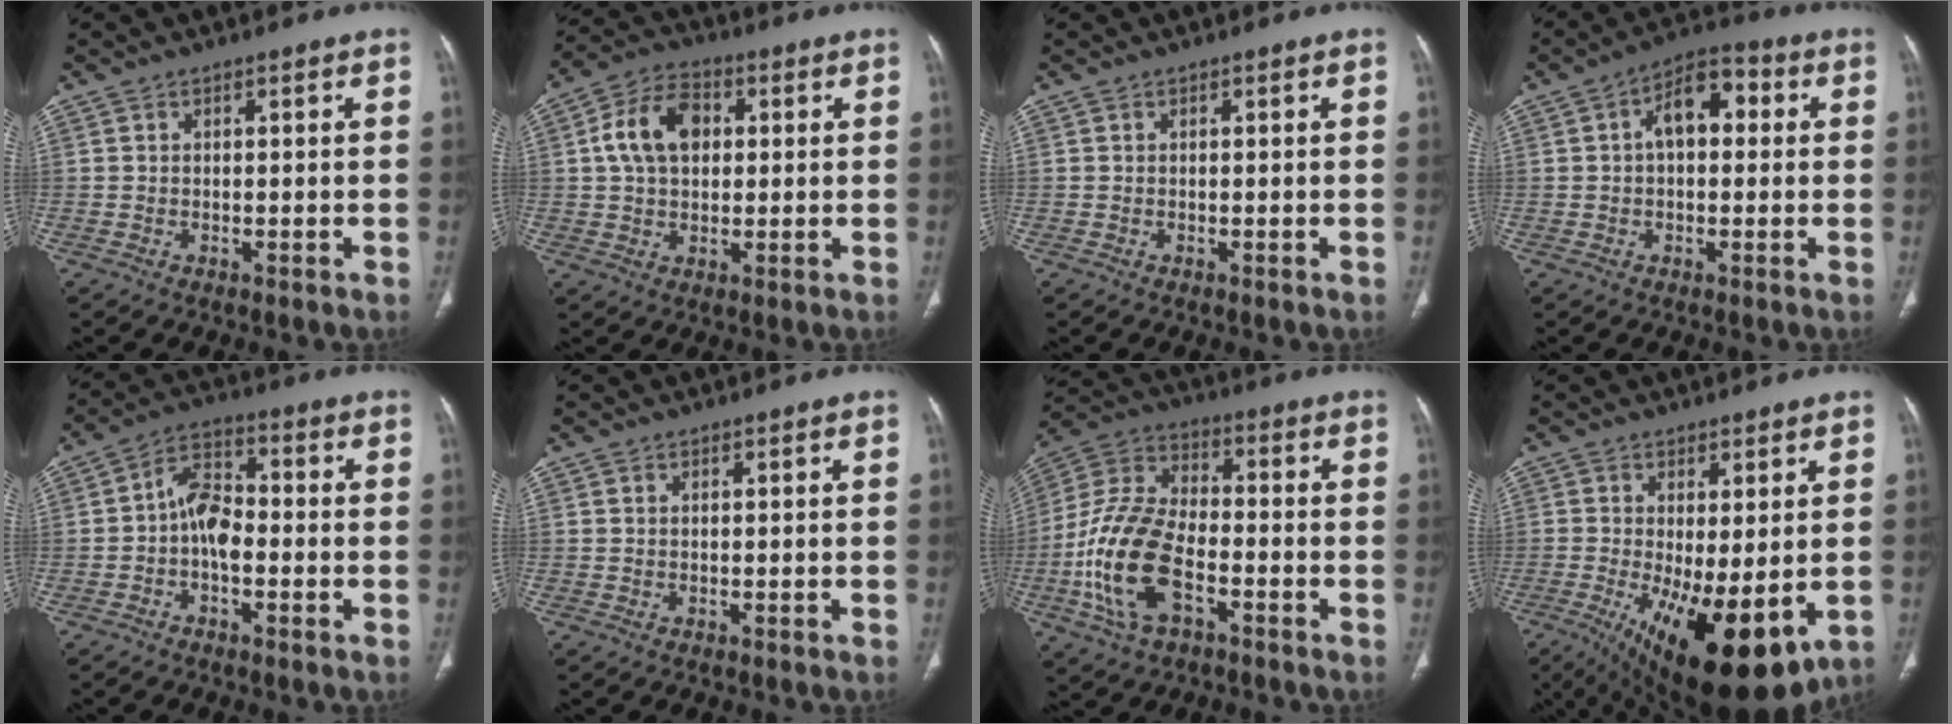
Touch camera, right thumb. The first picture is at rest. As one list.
[{"total": 10.8, "force": [2.1, 7.3, 7.6], "torque": [-0.126, 0.016, 0.031]}, {"total": 0.0}, {"total": 8.9, "force": [1.4, 5.2, 7.2], "torque": [-0.095, 0.028, 0.014]}, {"total": 7.6, "force": [-1.3, 4.2, 6.2], "torque": [-0.099, 0.026, -0.036]}, {"total": 0.0}, {"total": 16.9, "force": [-5.6, 9.1, 13.1], "torque": [-0.273, 0.027, -0.110]}, {"total": 16.7, "force": [-4.4, 6.4, 14.8], "torque": [-0.222, -0.028, -0.044]}]